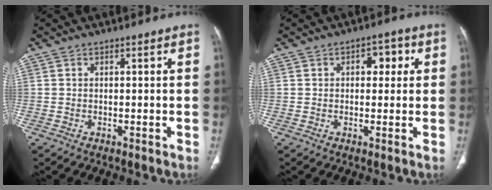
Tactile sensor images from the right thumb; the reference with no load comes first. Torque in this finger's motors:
{"motor_torque": [0.52, 0.91, 0.56, 0.16, -0.02]}